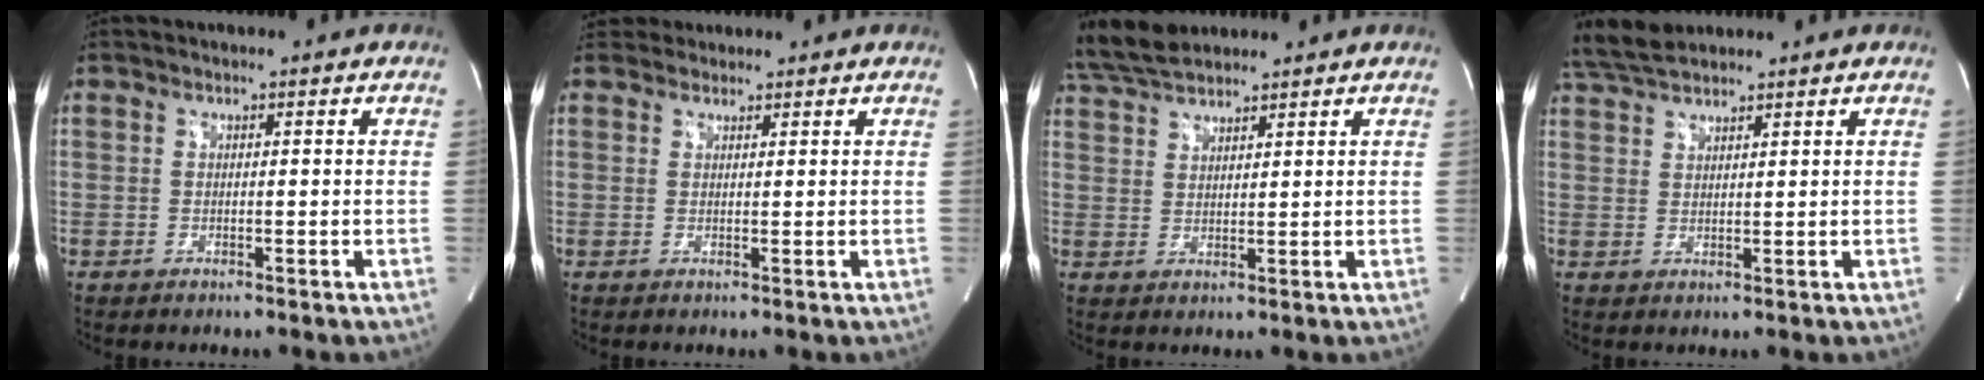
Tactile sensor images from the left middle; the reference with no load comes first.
{"total": 2.4, "force": [2.1, 1.0, -0.3], "torque": [0.009, 0.020, 0.032]}
{"total": 7.2, "force": [6.6, 1.4, 2.6], "torque": [-0.066, 0.027, 0.132]}
{"total": 5.7, "force": [5.2, 1.0, 2.1], "torque": [-0.056, 0.024, 0.105]}